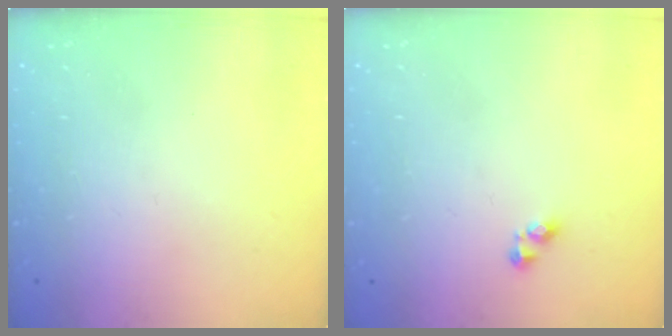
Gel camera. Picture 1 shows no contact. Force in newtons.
{"total": 2.7, "press": 2.7, "slide": 0.4}